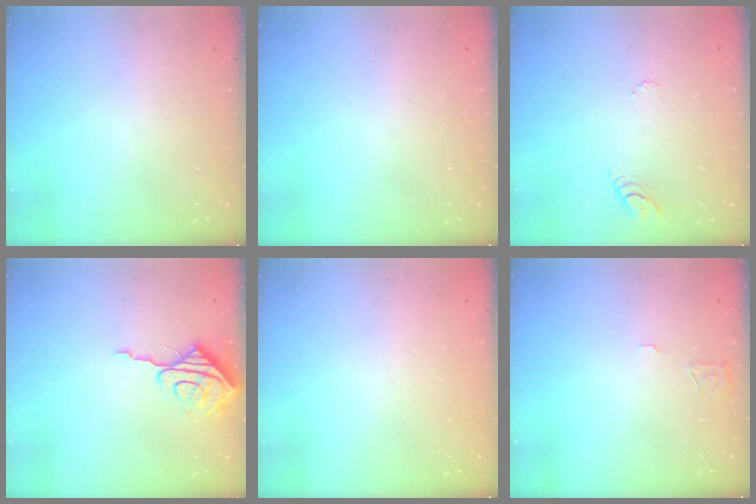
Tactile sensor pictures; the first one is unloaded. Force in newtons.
{"total": 2.0, "press": 2.0, "slide": 0.2}
{"total": 4.1, "press": 4.0, "slide": 0.4}
{"total": 8.7, "press": 8.7, "slide": 0.2}
{"total": 0.0}
{"total": 3.9, "press": 3.8, "slide": 0.4}